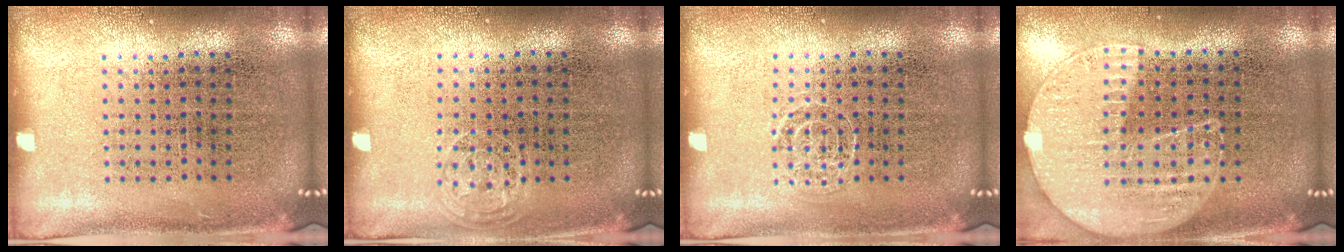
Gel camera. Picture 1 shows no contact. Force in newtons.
{"total": 0.7, "press": 0.6, "slide": 0.4}
{"total": 0.9, "press": 0.9, "slide": 0.2}
{"total": 1.1, "press": 1.1, "slide": 0.4}